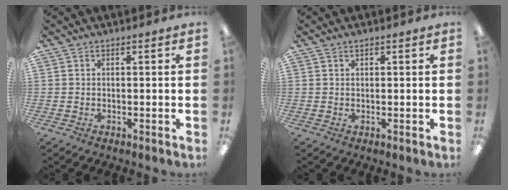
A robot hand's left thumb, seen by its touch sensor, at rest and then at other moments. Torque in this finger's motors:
{"motor_torque": [0.09, -0.03, -0.31, 0.14, 0.04]}